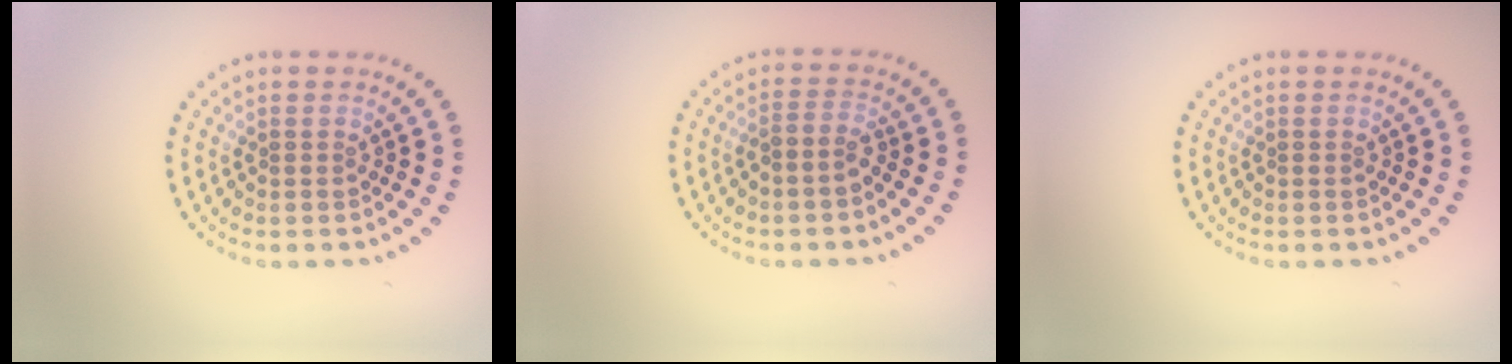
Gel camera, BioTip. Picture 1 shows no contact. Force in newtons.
{"total": 1.7, "press": 1.3, "slide": 1.0}
{"total": 0.0}